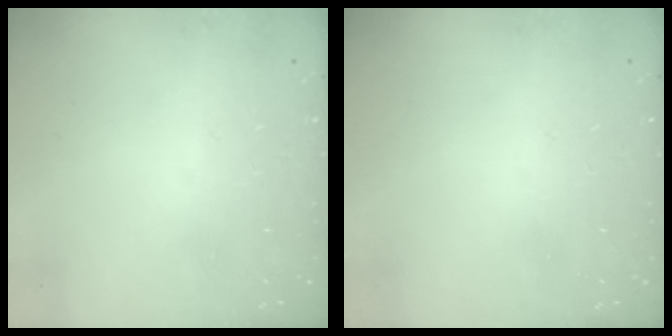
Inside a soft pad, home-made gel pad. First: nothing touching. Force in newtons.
{"total": 0.0}